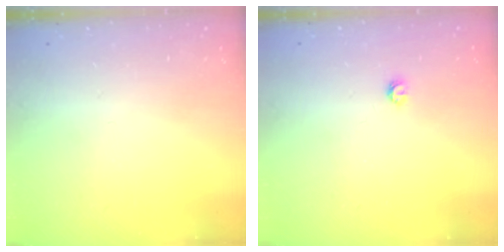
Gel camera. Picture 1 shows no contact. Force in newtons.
{"total": 3.0, "press": 3.0, "slide": 0.4}